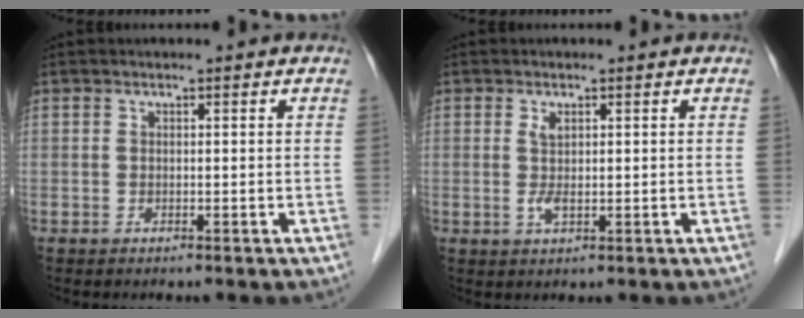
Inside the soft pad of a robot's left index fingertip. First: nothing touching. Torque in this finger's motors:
{"motor_torque": [0.30, 0.15, 0.15, 0.02]}